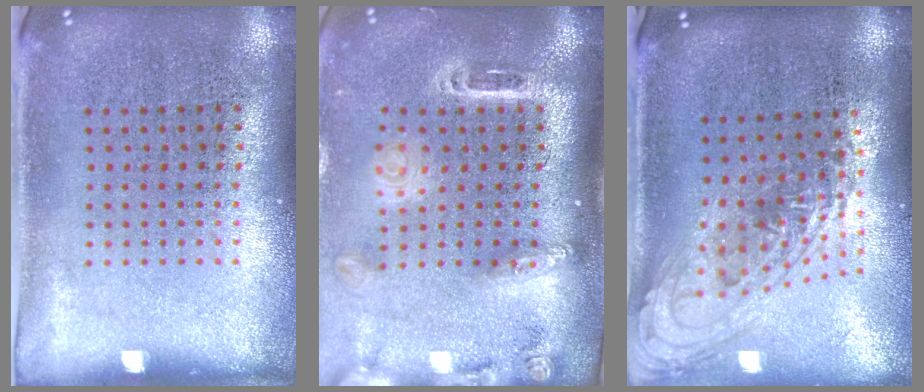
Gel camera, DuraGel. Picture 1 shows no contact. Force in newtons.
{"total": 2.5, "press": 1.9, "slide": 1.7}
{"total": 1.5, "press": 1.3, "slide": 0.7}